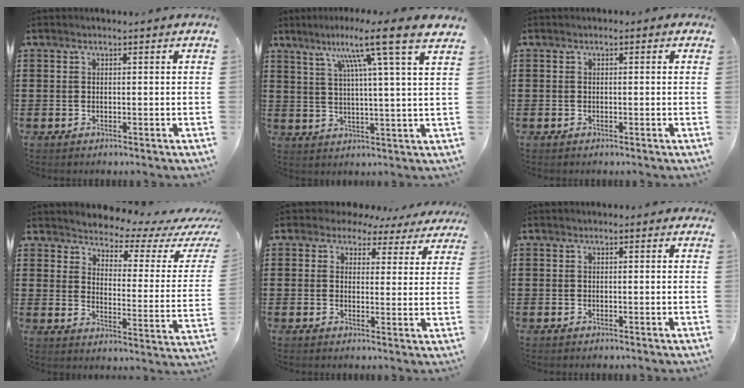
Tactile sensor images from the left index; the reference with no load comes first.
{"total": 10.5, "force": [6.6, -1.2, 8.1], "torque": [-0.153, -0.026, 0.094]}
{"total": 0.6, "force": [-0.2, 0.6, 0.2], "torque": [-0.005, 0.003, -0.006]}
{"total": 3.1, "force": [3.0, 0.6, 0.6], "torque": [-0.026, -0.033, 0.043]}
{"total": 3.4, "force": [2.7, 2.0, 0.7], "torque": [-0.022, -0.009, 0.044]}
{"total": 0.6, "force": [-0.1, 0.5, 0.1], "torque": [-0.003, 0.003, -0.004]}